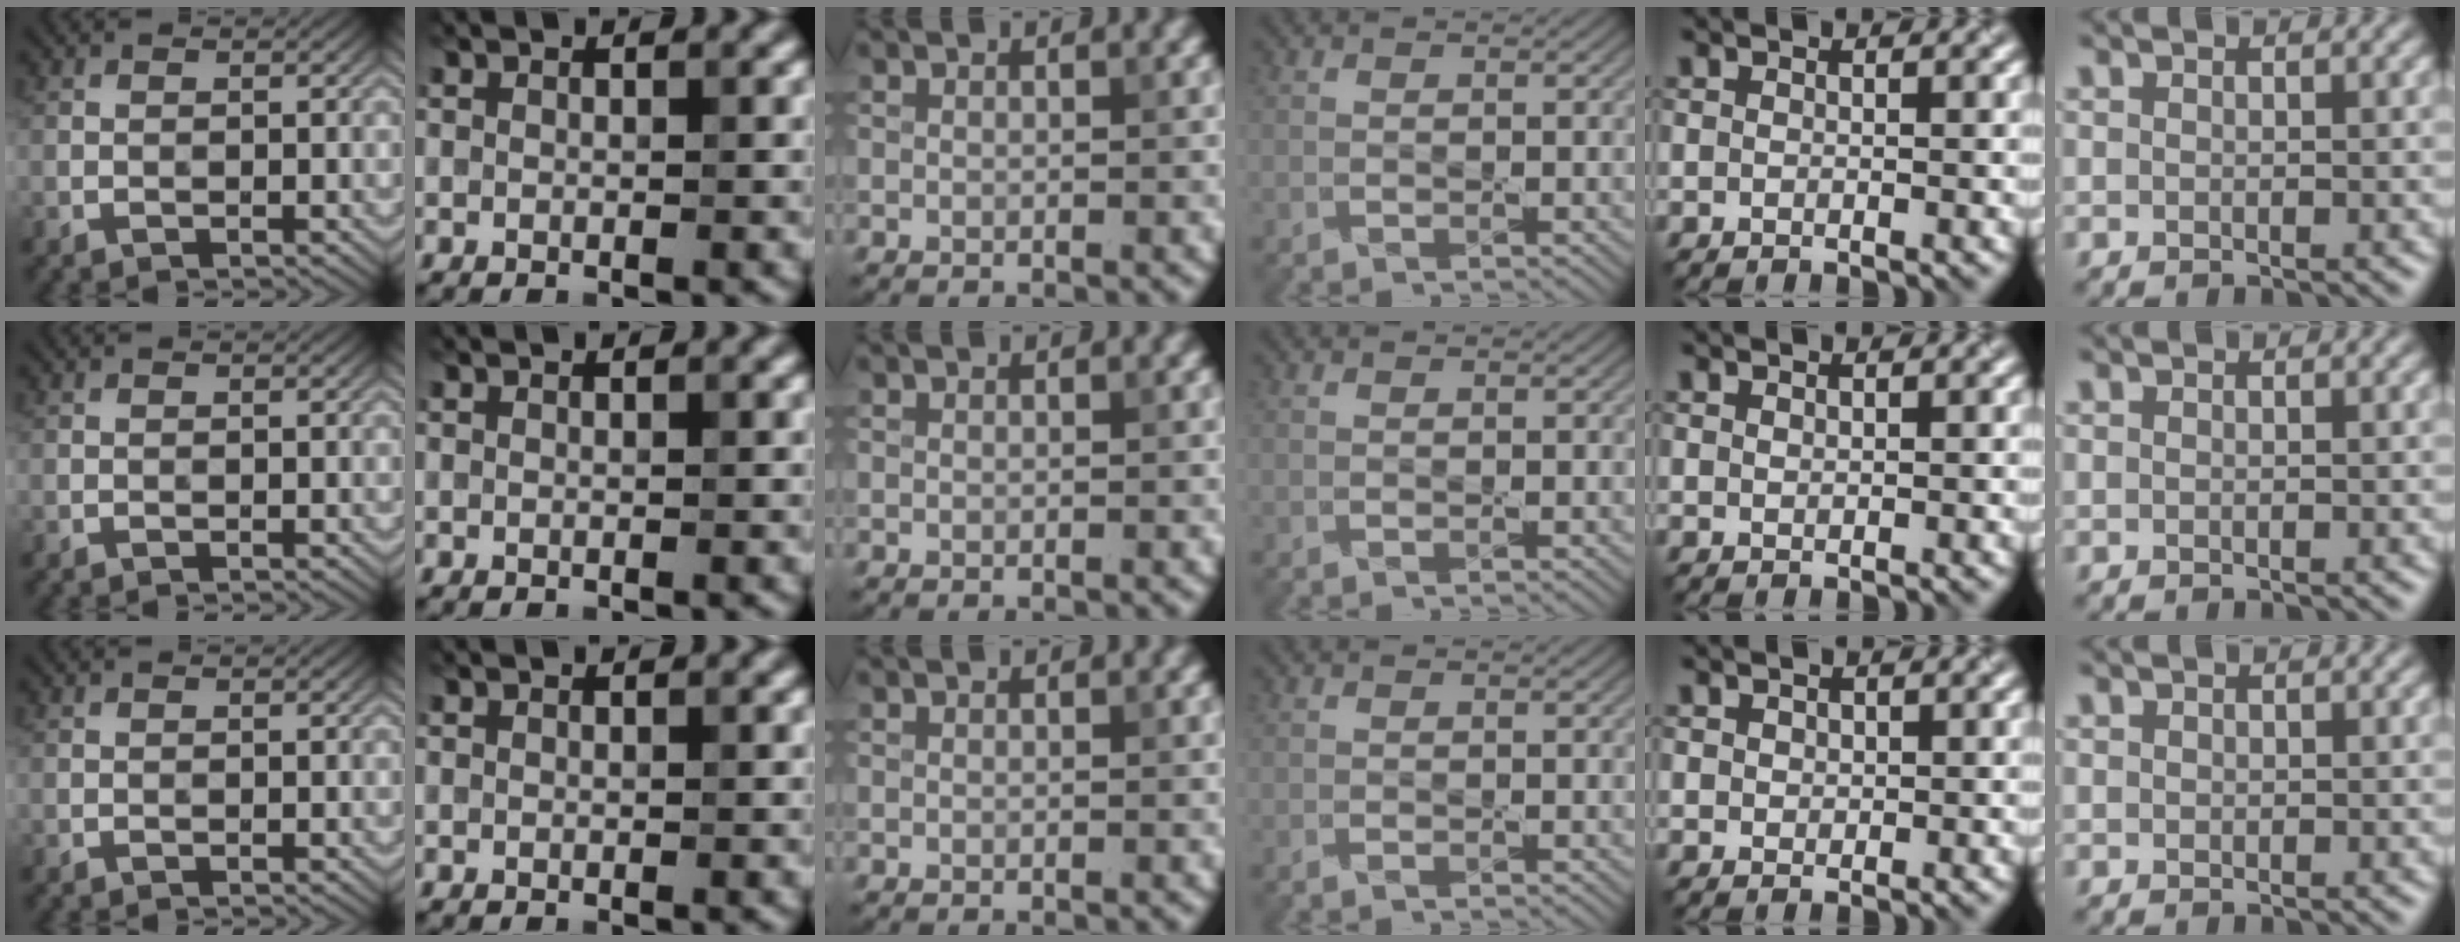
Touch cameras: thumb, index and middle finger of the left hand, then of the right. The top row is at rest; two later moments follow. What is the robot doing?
{"motion": "press", "object": "memory foam"}